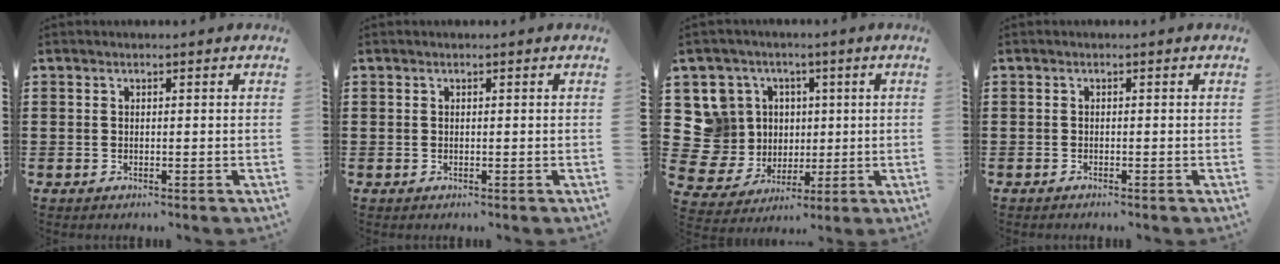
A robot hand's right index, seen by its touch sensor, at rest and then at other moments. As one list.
[{"total": 0.0}, {"total": 10.7, "force": [2.4, 10.1, 2.7], "torque": [-0.133, -0.011, 0.053]}, {"total": 0.5, "force": [-0.5, 0.0, 0.1], "torque": [-0.004, -0.002, -0.010]}]